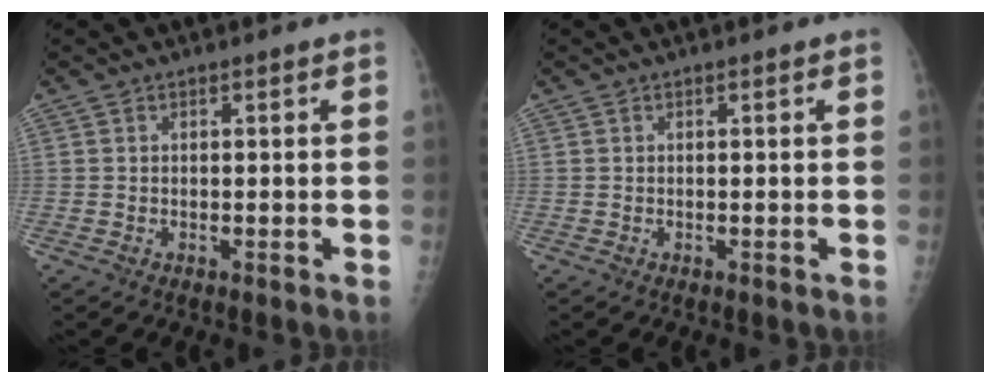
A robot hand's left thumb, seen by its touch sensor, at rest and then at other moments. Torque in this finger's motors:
{"motor_torque": [-0.02, 0.02, -0.02, 0.01, 0.00]}